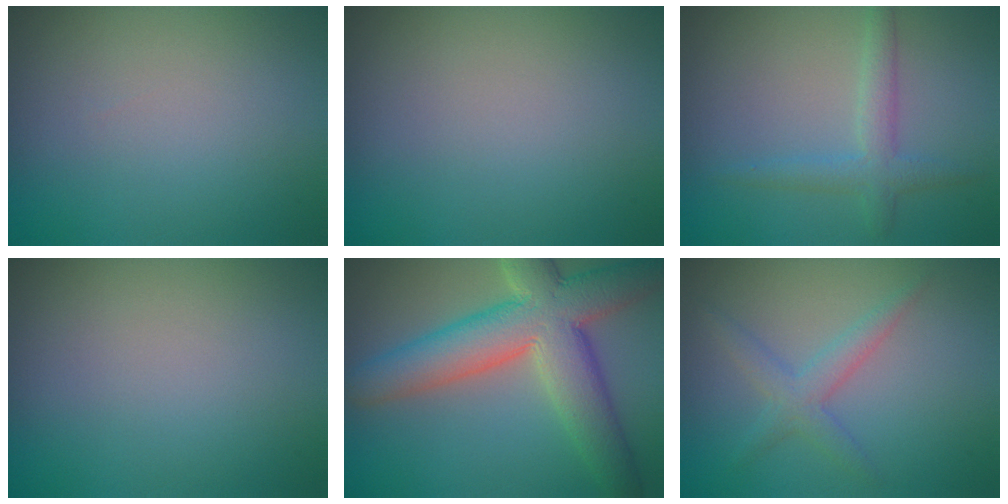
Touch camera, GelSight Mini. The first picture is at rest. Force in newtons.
{"total": 0.0}
{"total": 2.5, "press": 2.5, "slide": 0.1}
{"total": 0.0}
{"total": 9.3, "press": 9.3, "slide": 0.8}
{"total": 2.3, "press": 2.3, "slide": 0.2}